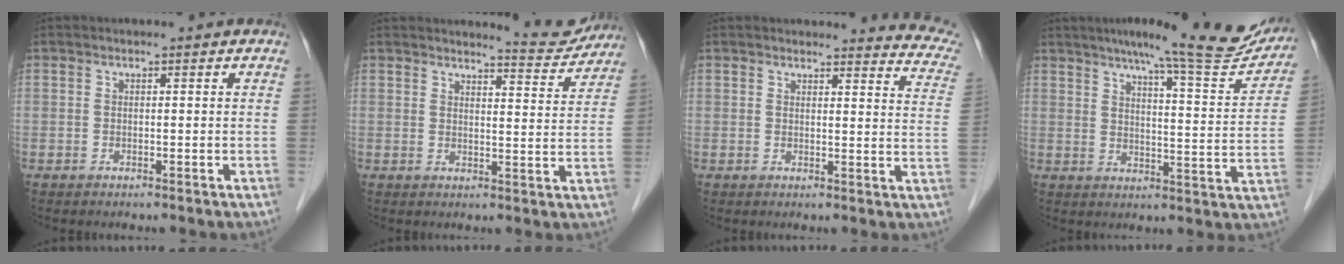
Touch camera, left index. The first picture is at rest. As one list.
[{"total": 6.3, "force": [6.3, 0.5, 0.4], "torque": [-0.006, -0.028, 0.073]}, {"total": 12.0, "force": [11.8, 1.7, 1.6], "torque": [0.025, -0.075, 0.090]}, {"total": 18.2, "force": [16.0, 1.4, 8.4], "torque": [-0.104, -0.034, 0.200]}]